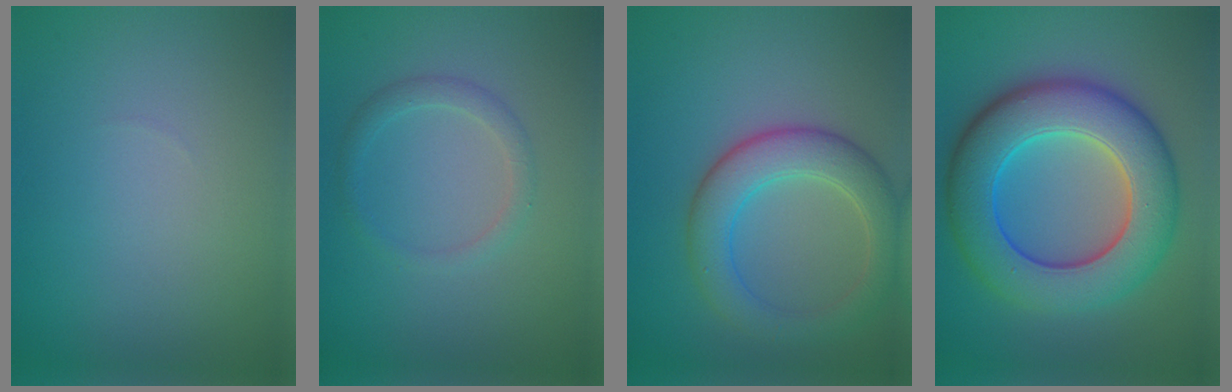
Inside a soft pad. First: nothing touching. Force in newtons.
{"total": 1.7, "press": 1.7, "slide": 0.0}
{"total": 5.5, "press": 5.5, "slide": 0.2}
{"total": 10.9, "press": 10.9, "slide": 0.1}